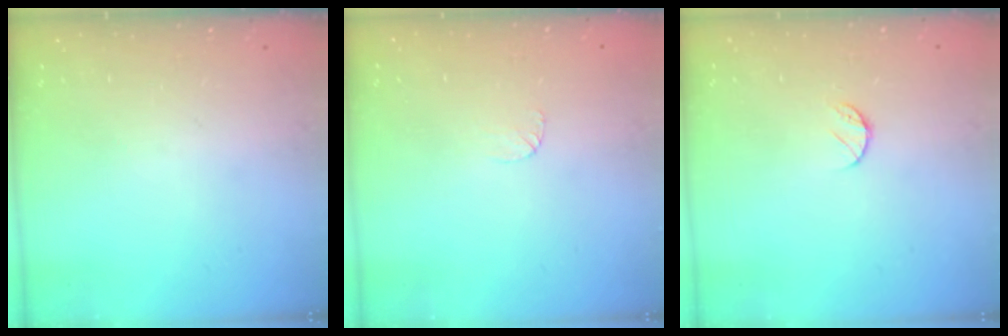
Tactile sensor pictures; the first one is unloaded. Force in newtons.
{"total": 3.3, "press": 3.3, "slide": 0.4}
{"total": 5.1, "press": 5.1, "slide": 0.5}